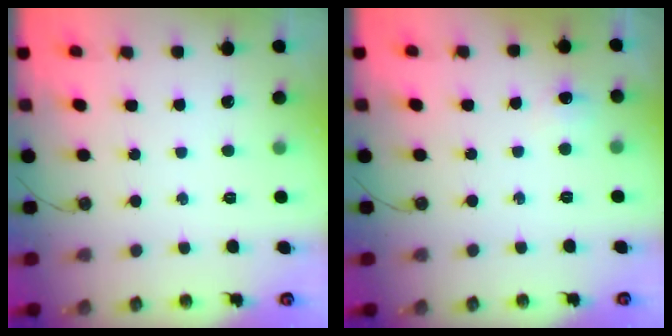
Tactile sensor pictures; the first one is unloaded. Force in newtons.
{"total": 5.0, "press": 5.0, "slide": 0.6}